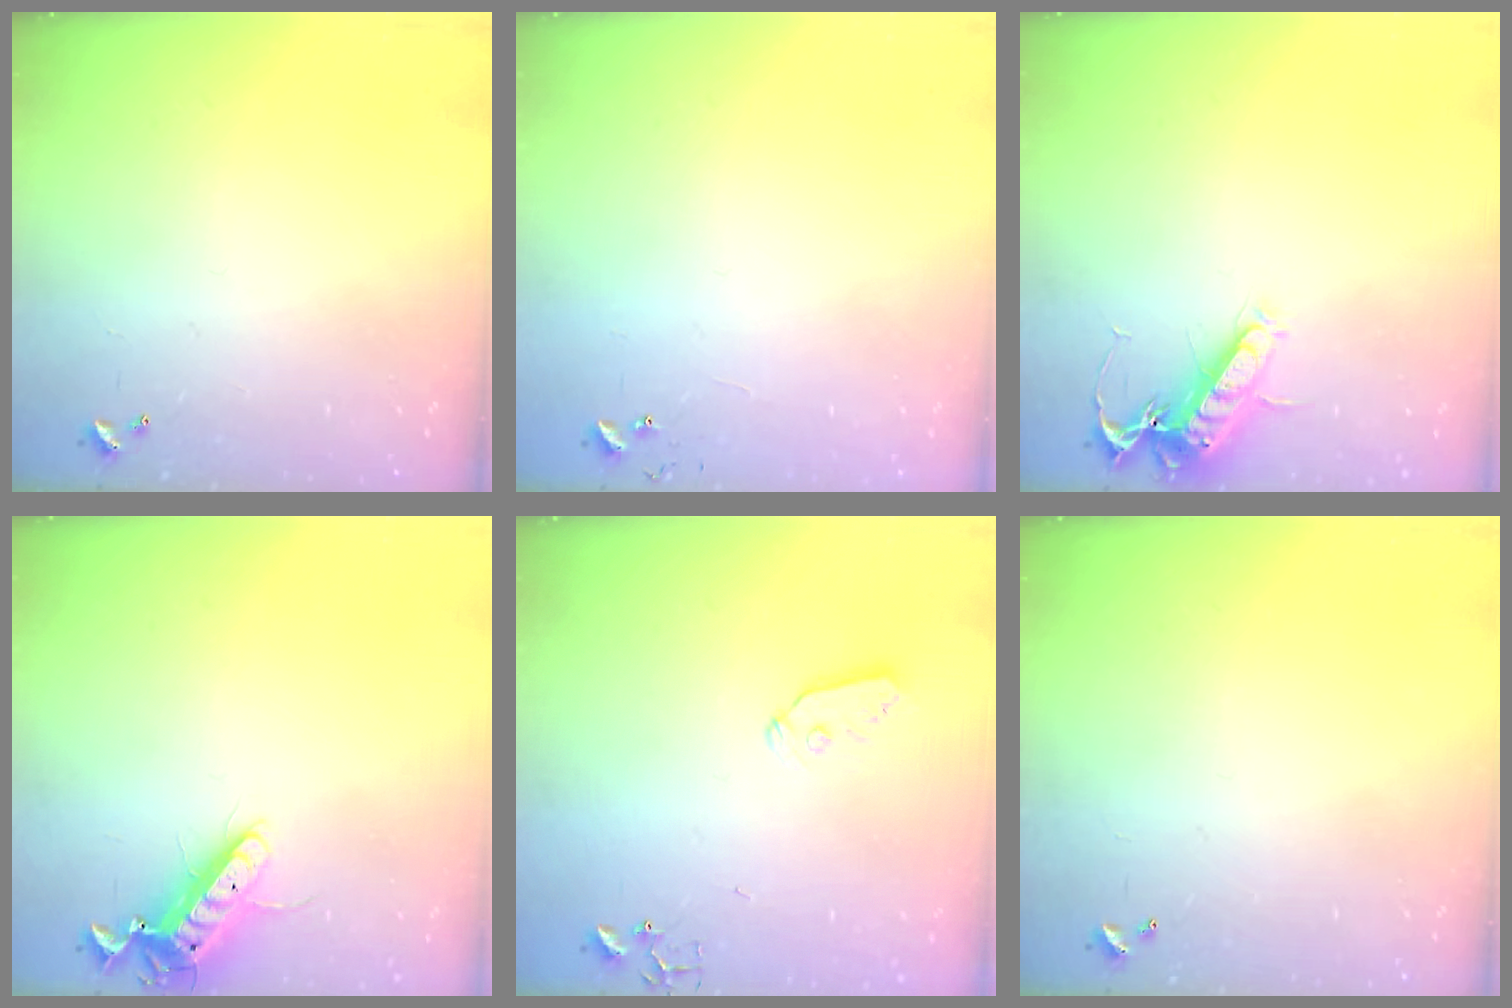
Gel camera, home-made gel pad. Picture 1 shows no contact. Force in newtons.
{"total": 5.5, "press": 5.5, "slide": 0.4}
{"total": 14.1, "press": 13.9, "slide": 1.9}
{"total": 12.1, "press": 12.0, "slide": 1.8}
{"total": 5.6, "press": 5.6, "slide": 0.3}
{"total": 0.0}